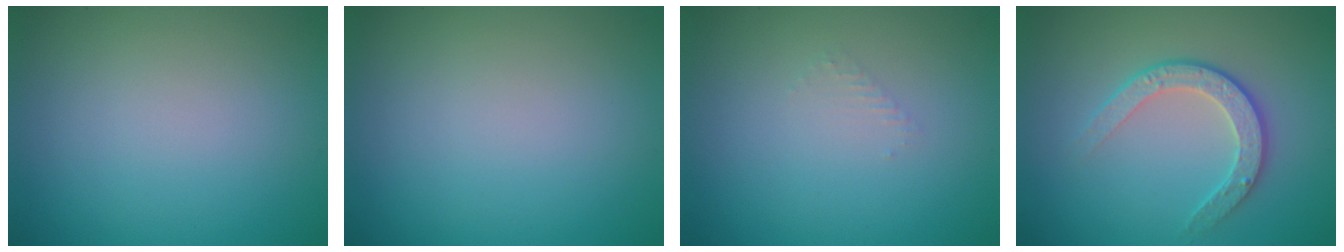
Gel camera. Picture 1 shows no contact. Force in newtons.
{"total": 0.0}
{"total": 0.8, "press": 0.8, "slide": 0.3}
{"total": 3.3, "press": 2.8, "slide": 1.7}